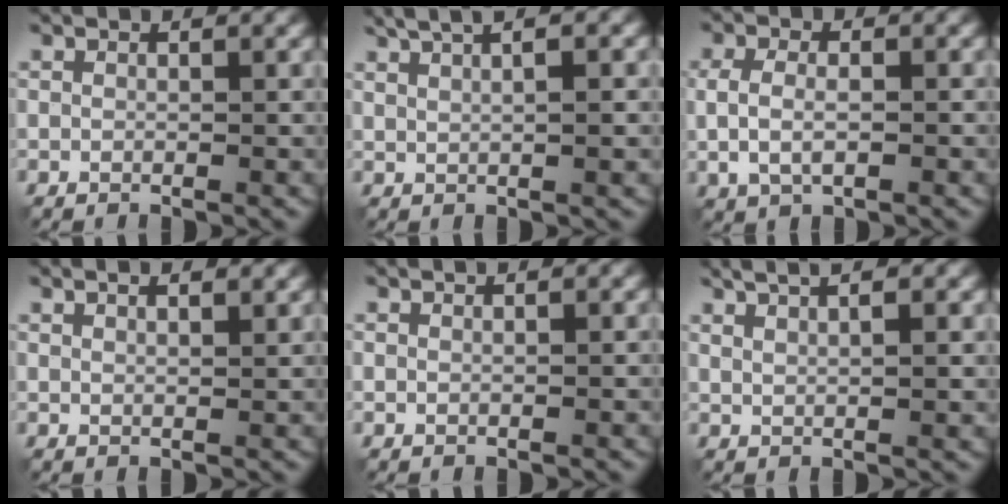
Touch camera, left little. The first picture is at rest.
{"total": 5.9, "force": [2.8, 2.2, 4.7], "torque": [-0.062, 0.024, 0.025]}
{"total": 3.2, "force": [-0.6, 1.9, 2.5], "torque": [-0.054, -0.002, -0.004]}
{"total": 3.3, "force": [2.2, 1.3, 2.2], "torque": [-0.013, 0.018, 0.009]}
{"total": 0.5, "force": [0.4, 0.1, 0.3], "torque": [-0.003, 0.000, 0.001]}
{"total": 5.1, "force": [3.0, 1.8, 3.7], "torque": [-0.041, 0.021, 0.027]}